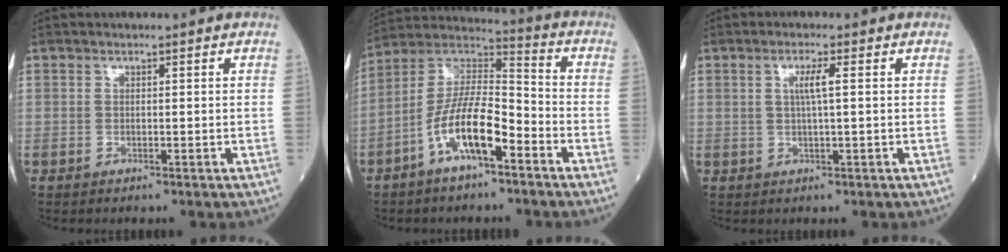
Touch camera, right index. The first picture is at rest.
{"total": 12.3, "force": [-5.6, 3.4, 10.4], "torque": [-0.200, 0.016, -0.107]}
{"total": 3.0, "force": [0.7, -0.1, 2.9], "torque": [-0.054, 0.000, 0.012]}